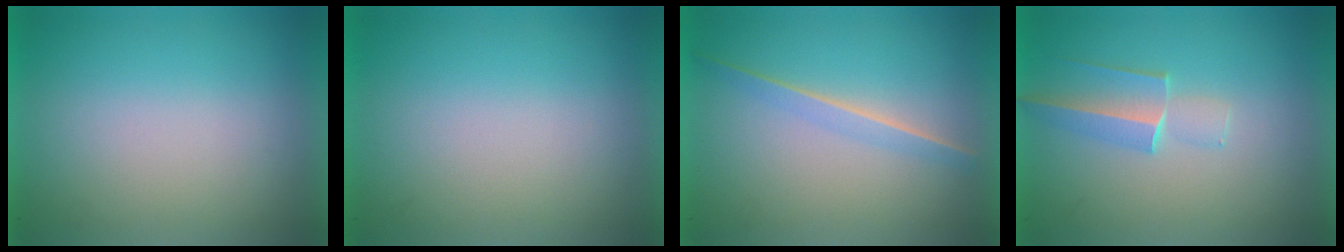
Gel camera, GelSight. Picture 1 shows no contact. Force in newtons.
{"total": 0.0}
{"total": 1.3}
{"total": 1.8}